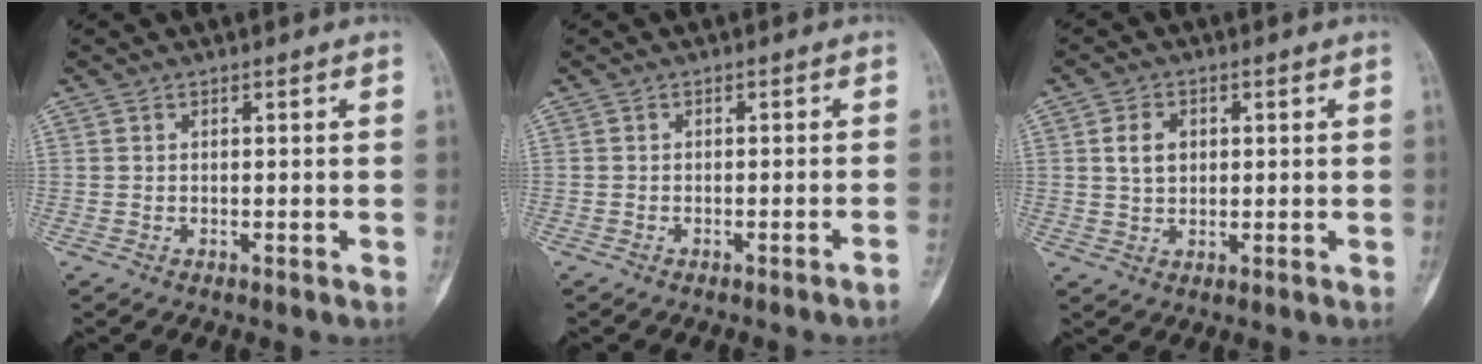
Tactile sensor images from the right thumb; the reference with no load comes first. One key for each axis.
{"total": 1.9, "fx": -1.4, "fy": -0.4, "fz": 1.2, "tx": -0.028, "ty": 0.017, "tz": -0.014}
{"total": 4.5, "fx": 1.0, "fy": 3.3, "fz": 2.9, "tx": -0.038, "ty": -0.001, "tz": 0.017}